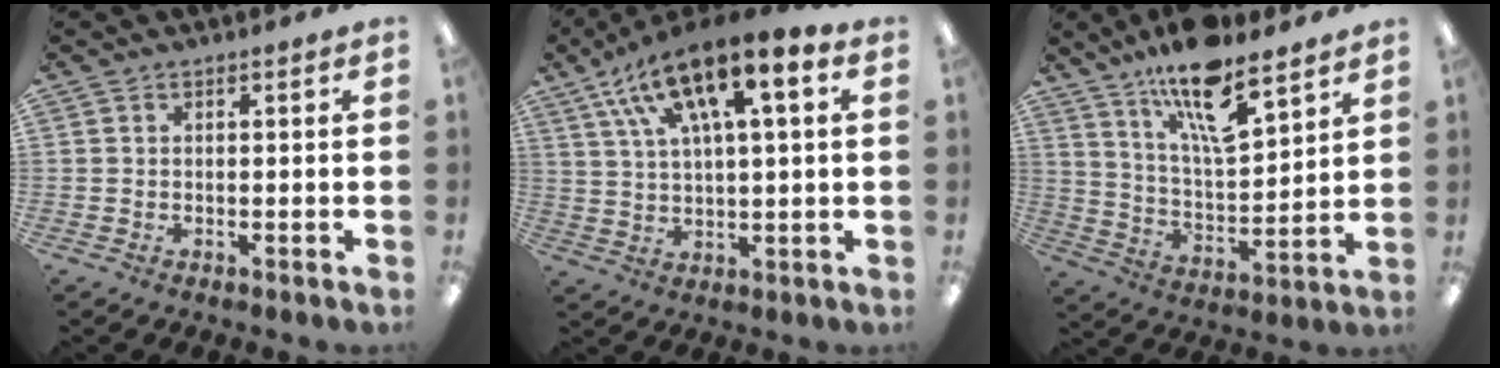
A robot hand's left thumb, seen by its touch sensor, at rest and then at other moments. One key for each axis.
{"total": 15.5, "fx": 8.6, "fy": 5.0, "fz": 11.9, "tx": -0.222, "ty": -0.031, "tz": 0.146}
{"total": 16.5, "fx": 12.1, "fy": 5.2, "fz": 9.9, "tx": -0.166, "ty": -0.067, "tz": 0.203}